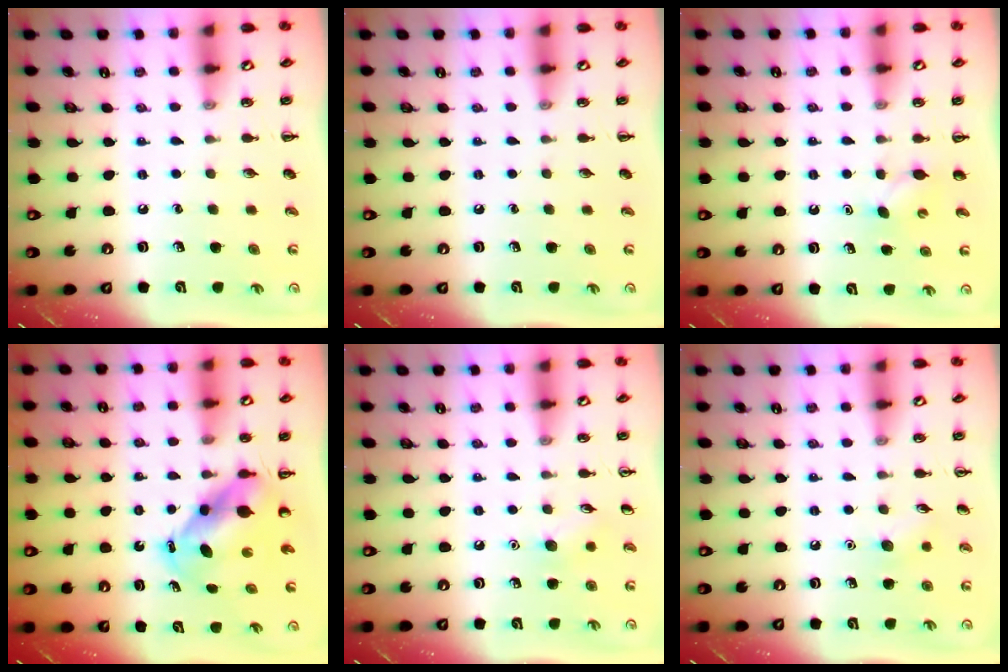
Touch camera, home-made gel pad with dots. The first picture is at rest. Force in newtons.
{"total": 0.0}
{"total": 4.2, "press": 4.0, "slide": 1.2}
{"total": 6.6, "press": 6.3, "slide": 1.9}
{"total": 6.1, "press": 5.9, "slide": 1.8}
{"total": 5.9, "press": 5.6, "slide": 1.7}